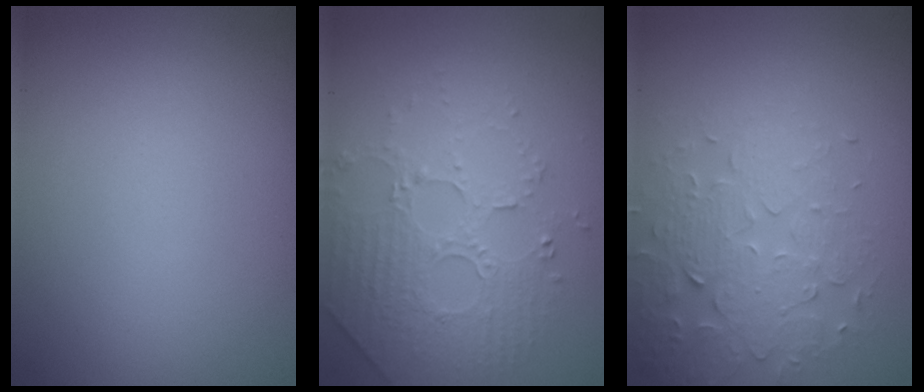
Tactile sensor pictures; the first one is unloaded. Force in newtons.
{"total": 5.1, "press": 3.5, "slide": 3.7}
{"total": 3.9, "press": 3.6, "slide": 1.7}